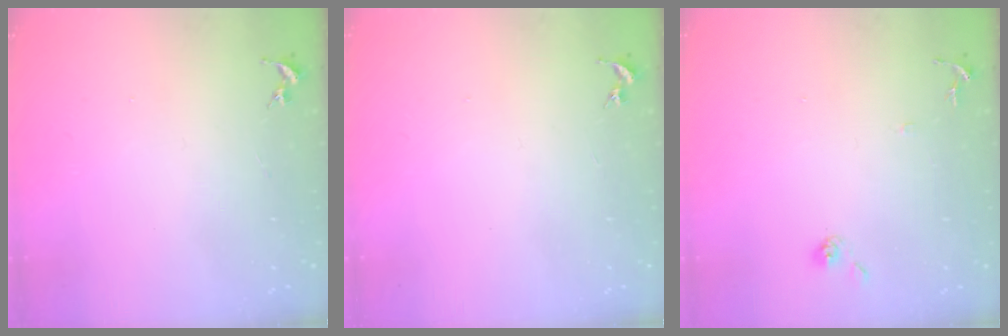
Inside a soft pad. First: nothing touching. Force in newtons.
{"total": 0.0}
{"total": 6.4, "press": 6.4, "slide": 0.4}